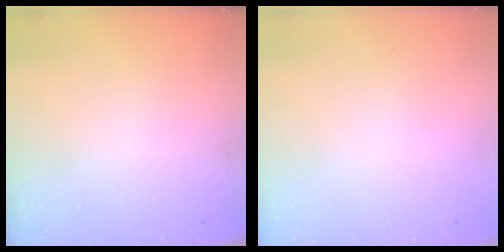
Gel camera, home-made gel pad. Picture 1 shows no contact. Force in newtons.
{"total": 1.6, "press": 1.6, "slide": 0.2}